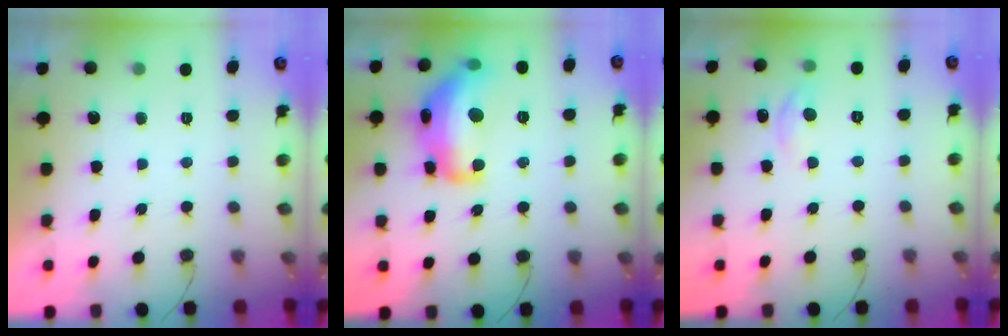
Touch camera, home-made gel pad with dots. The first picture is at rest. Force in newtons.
{"total": 18.4, "press": 18.3, "slide": 1.3}
{"total": 5.0, "press": 4.9, "slide": 0.7}